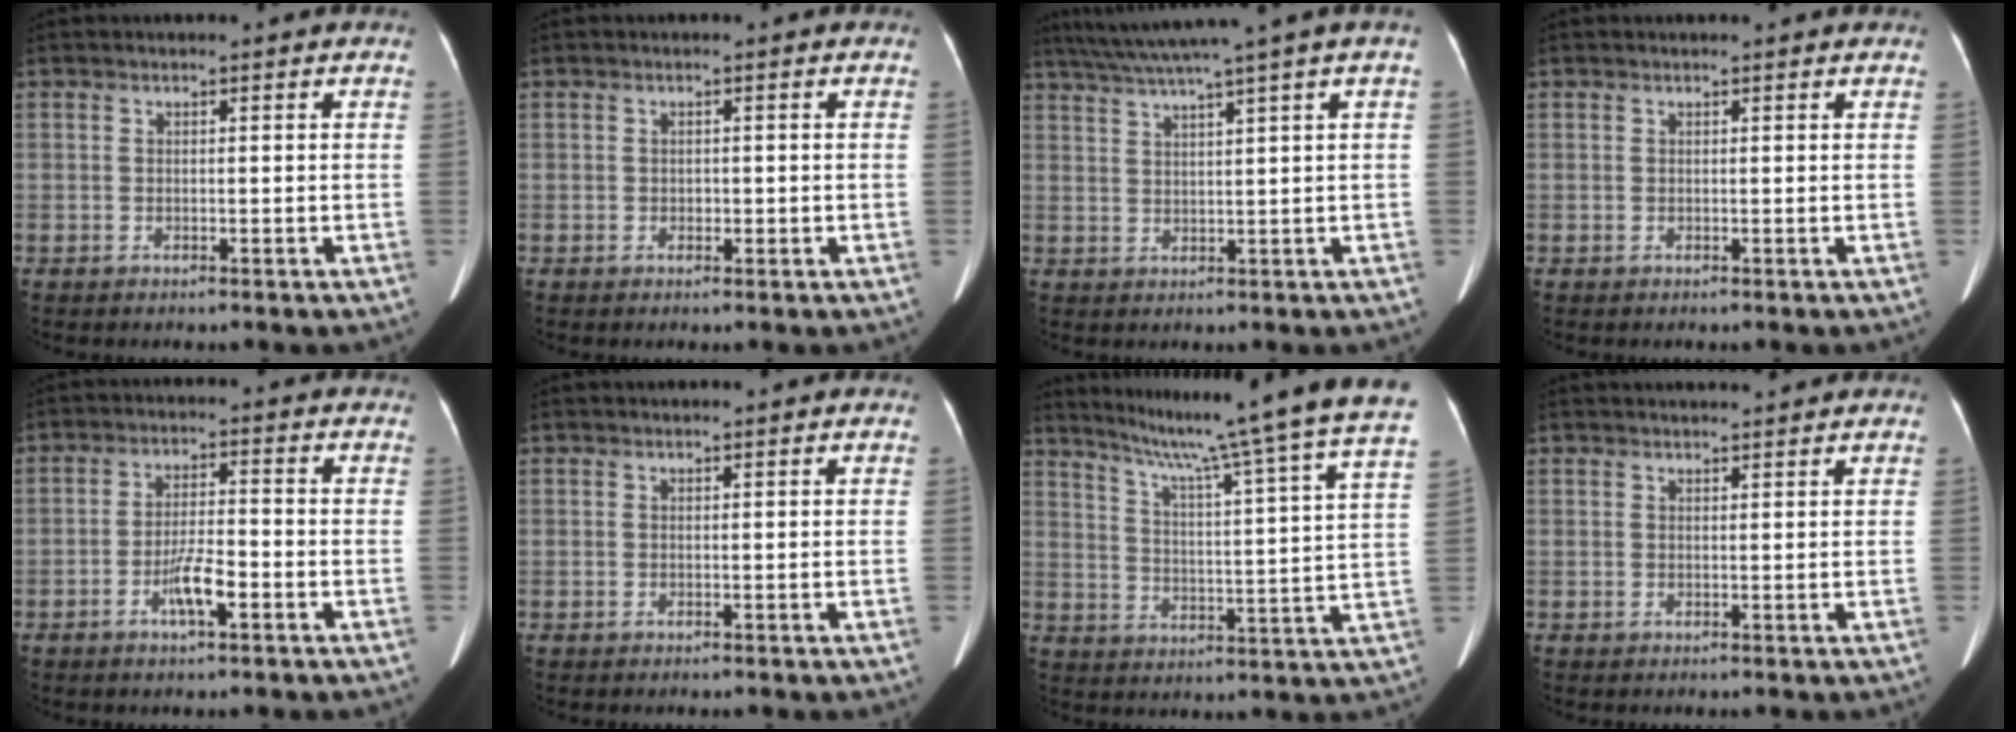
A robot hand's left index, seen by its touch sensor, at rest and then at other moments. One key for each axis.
{"total": 1.1, "fx": -0.3, "fy": 0.8, "fz": 0.7, "tx": -0.014, "ty": 0.000, "tz": -0.001}
{"total": 9.1, "fx": 6.8, "fy": -2.4, "fz": 5.6, "tx": -0.091, "ty": 0.021, "tz": 0.102}
{"total": 0.8, "fx": 0.7, "fy": 0.1, "fz": 0.2, "tx": -0.009, "ty": 0.002, "tz": 0.003}
{"total": 5.3, "fx": -2.5, "fy": 0.9, "fz": 4.6, "tx": -0.094, "ty": -0.001, "tz": -0.045}
{"total": 0.0}
{"total": 26.0, "fx": 22.0, "fy": -2.0, "fz": 13.5, "tx": -0.212, "ty": -0.063, "tz": 0.286}
{"total": 2.4, "fx": 2.4, "fy": -0.1, "fz": 0.6, "tx": -0.008, "ty": 0.015, "tz": 0.036}